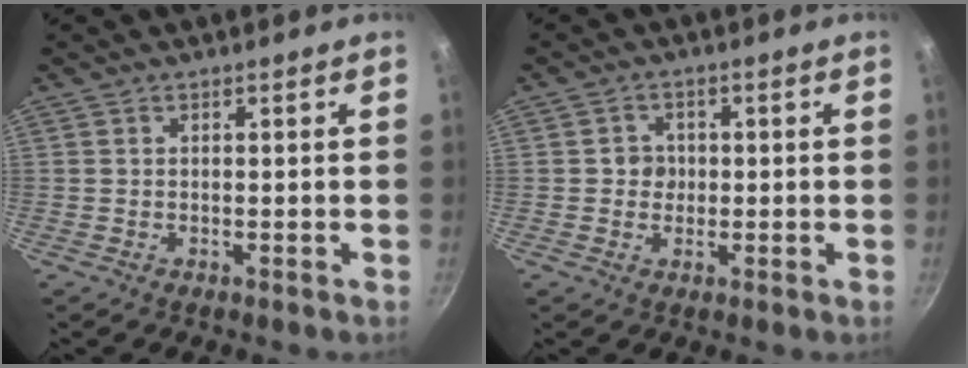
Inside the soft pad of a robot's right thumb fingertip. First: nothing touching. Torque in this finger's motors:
{"motor_torque": [-0.28, 0.48, 0.29, 0.10, -0.01]}